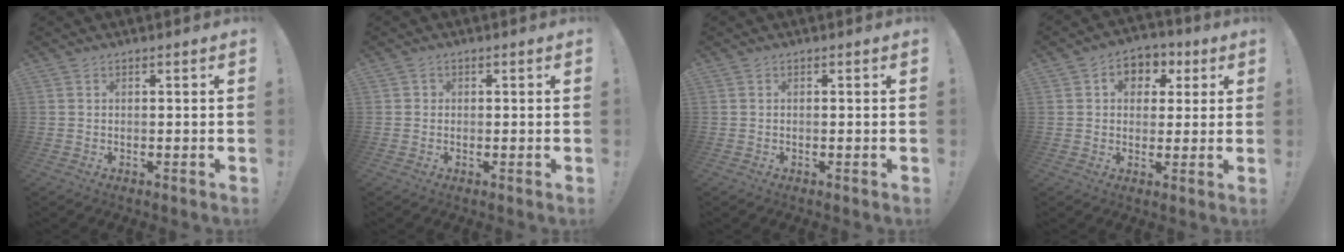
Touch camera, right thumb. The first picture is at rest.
{"total": 1.0, "force": [0.1, 0.9, 0.2], "torque": [-0.009, 0.005, 0.003]}
{"total": 0.0}
{"total": 7.3, "force": [1.6, 6.3, 3.2], "torque": [-0.037, 0.001, 0.031]}